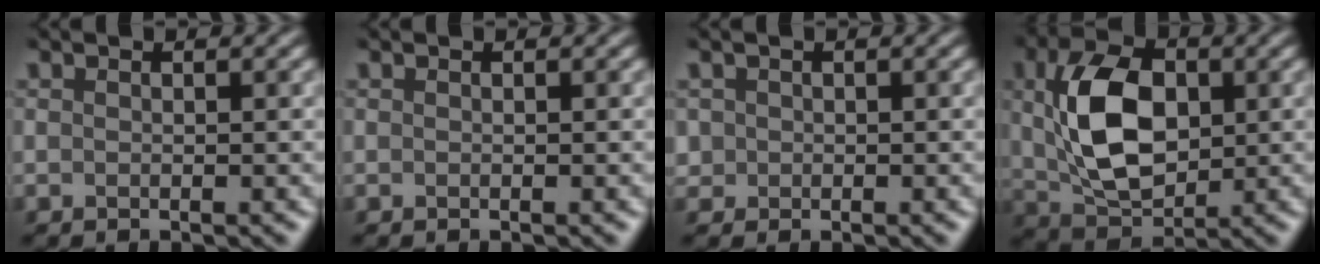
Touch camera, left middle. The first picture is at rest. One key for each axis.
{"total": 0.0}
{"total": 1.1, "fx": 0.1, "fy": 0.8, "fz": -0.7, "tx": 0.015, "ty": 0.005, "tz": 0.009}
{"total": 8.2, "fx": 0.9, "fy": 5.3, "fz": 6.2, "tx": -0.137, "ty": 0.008, "tz": 0.022}